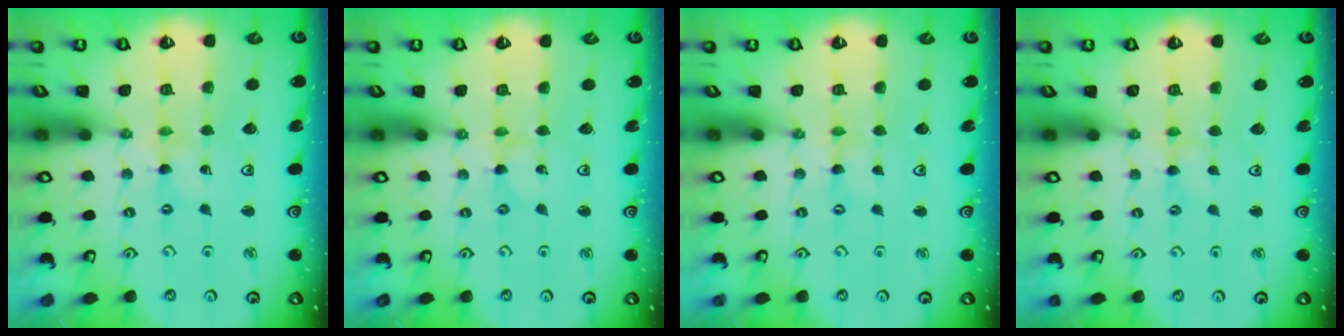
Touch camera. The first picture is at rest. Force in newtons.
{"total": 0.0}
{"total": 1.1, "press": 1.1, "slide": 0.2}
{"total": 1.1, "press": 1.1, "slide": 0.3}